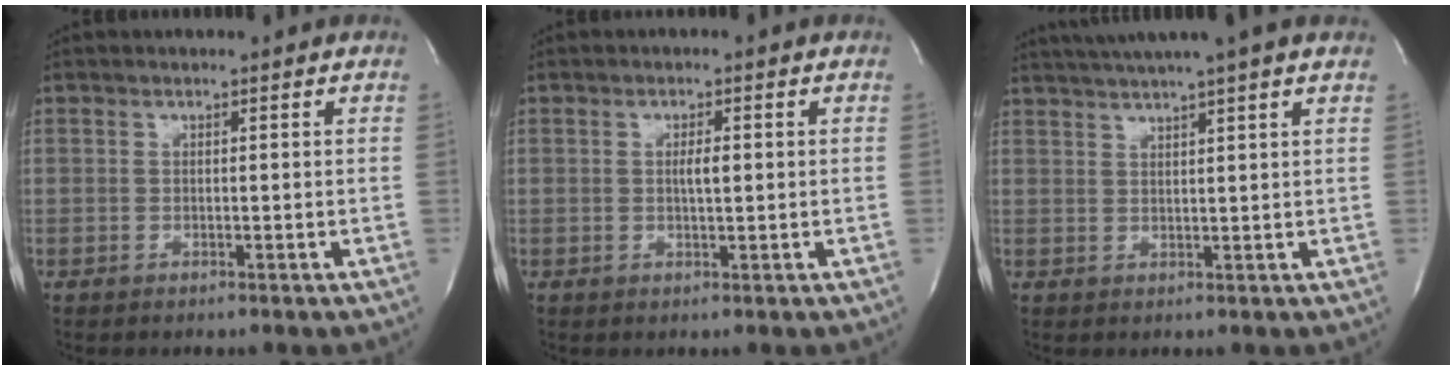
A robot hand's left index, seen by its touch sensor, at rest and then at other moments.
{"total": 1.9, "force": [0.2, 0.4, 1.9], "torque": [-0.034, 0.001, 0.002]}
{"total": 9.4, "force": [7.5, -0.9, 5.5], "torque": [-0.098, 0.026, 0.098]}